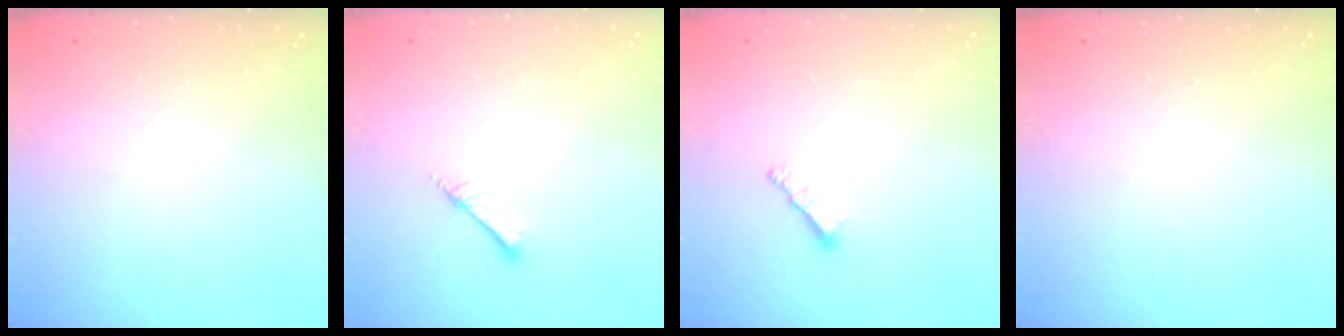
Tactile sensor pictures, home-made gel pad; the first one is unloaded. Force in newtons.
{"total": 2.2, "press": 2.2, "slide": 0.3}
{"total": 2.1, "press": 2.0, "slide": 0.5}
{"total": 0.0}